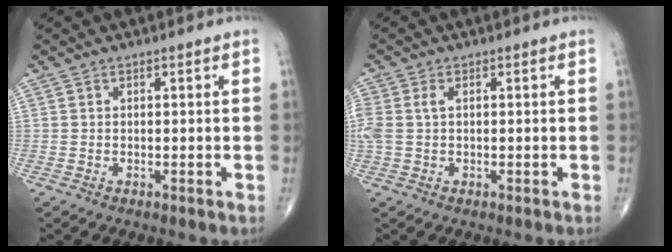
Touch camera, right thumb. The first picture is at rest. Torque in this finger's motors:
{"motor_torque": [0.12, 0.06, 0.51, 0.10, 0.13]}